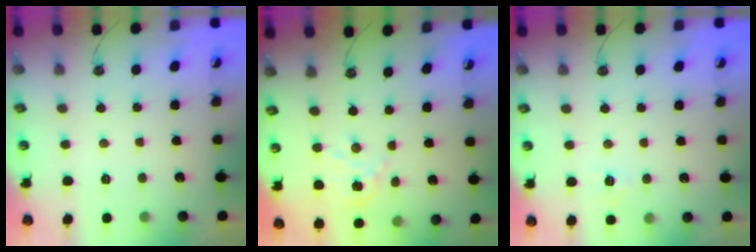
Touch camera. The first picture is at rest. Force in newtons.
{"total": 3.8, "press": 3.8, "slide": 0.4}
{"total": 5.6, "press": 5.6, "slide": 0.6}